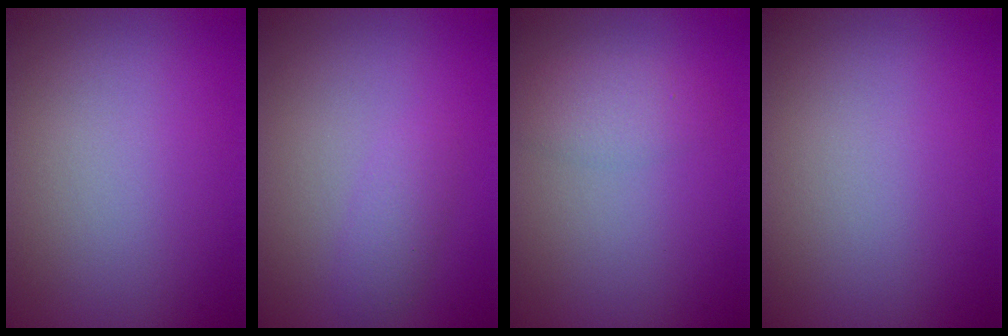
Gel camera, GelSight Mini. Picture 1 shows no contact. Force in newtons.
{"total": 1.5, "press": 1.5, "slide": 0.1}
{"total": 2.1, "press": 2.1, "slide": 0.1}
{"total": 0.0}